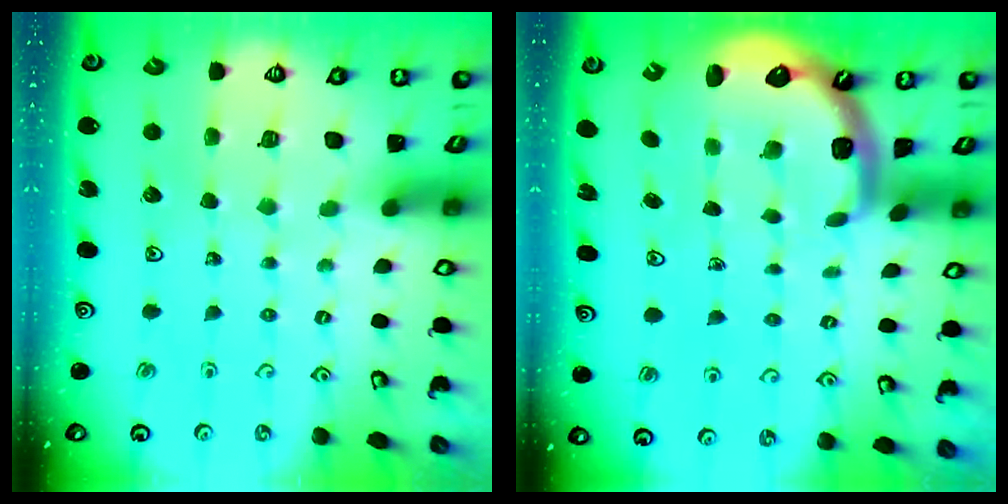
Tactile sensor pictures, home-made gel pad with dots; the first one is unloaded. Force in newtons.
{"total": 1.5, "press": 1.3, "slide": 0.6}